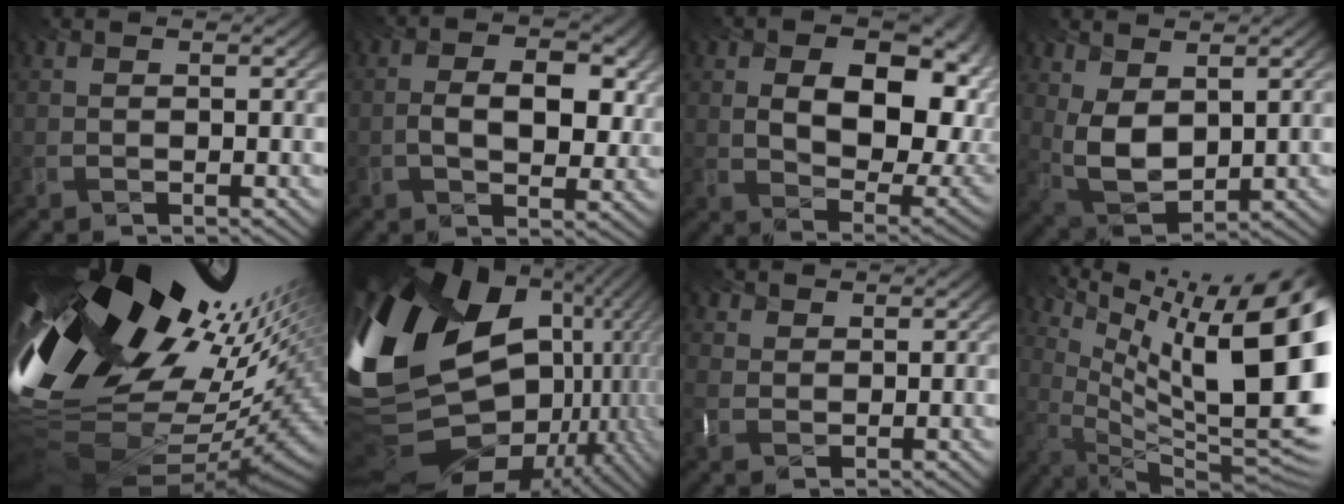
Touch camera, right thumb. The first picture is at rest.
{"total": 6.1, "force": [-1.0, 3.5, 4.9], "torque": [-0.097, -0.016, -0.003]}
{"total": 13.5, "force": [1.9, 7.7, 10.9], "torque": [-0.192, -0.013, 0.055]}
{"total": 6.8, "force": [0.9, 3.9, 5.5], "torque": [-0.175, -0.013, 0.046]}
{"total": 17.1, "force": [2.7, 9.5, 14.0], "torque": [-0.286, -0.047, 0.095]}
{"total": 19.3, "force": [-2.6, 13.7, 13.4], "torque": [-0.283, -0.086, 0.005]}
{"total": 1.2, "force": [0.5, 1.0, -0.3], "torque": [-0.023, -0.006, 0.037]}
{"total": 15.1, "force": [3.6, 6.0, 13.4], "torque": [-0.225, 0.006, 0.088]}